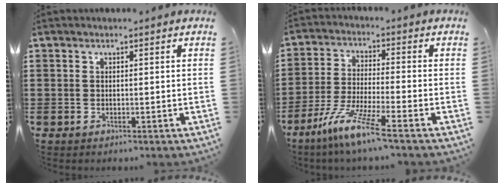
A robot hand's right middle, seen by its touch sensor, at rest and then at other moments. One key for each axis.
{"total": 8.2, "fx": -6.2, "fy": -0.2, "fz": 5.4, "tx": -0.118, "ty": -0.017, "tz": -0.122}